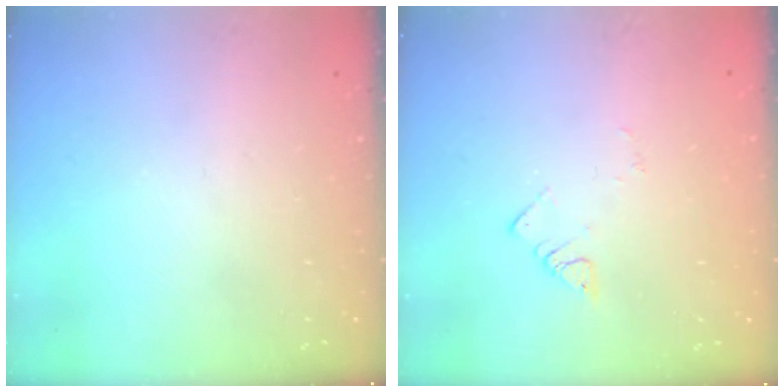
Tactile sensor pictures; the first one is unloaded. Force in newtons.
{"total": 2.6, "press": 2.6, "slide": 0.3}